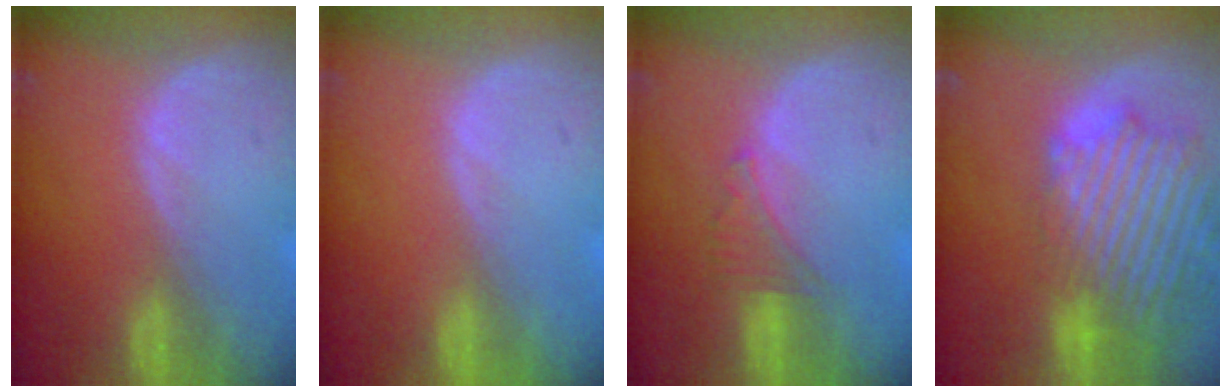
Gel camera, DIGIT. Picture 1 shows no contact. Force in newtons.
{"total": 0.0}
{"total": 2.9, "press": 2.9, "slide": 0.6}
{"total": 14.6, "press": 12.4, "slide": 7.6}